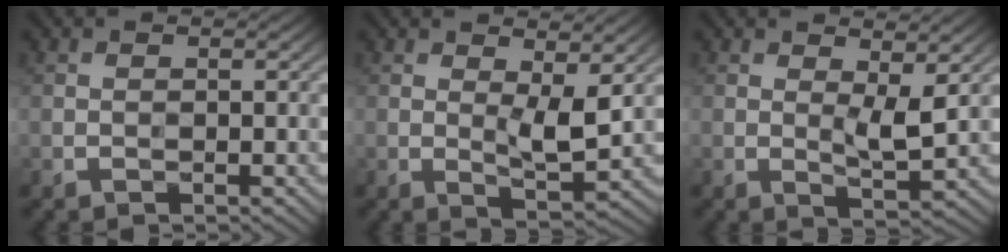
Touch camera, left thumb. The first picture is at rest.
{"total": 4.5, "force": [1.3, 1.3, 4.1], "torque": [-0.079, -0.006, 0.025]}
{"total": 3.6, "force": [1.2, 0.9, 3.2], "torque": [-0.065, -0.006, 0.022]}